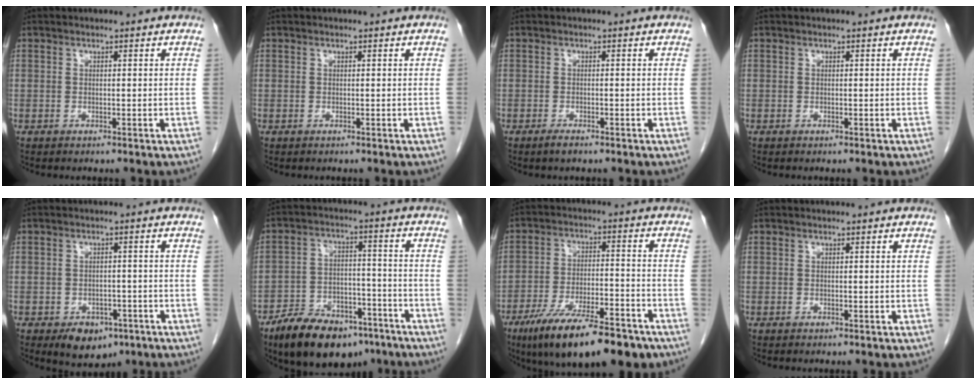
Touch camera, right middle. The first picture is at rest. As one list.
[{"total": 0.0}, {"total": 1.6, "force": [-1.2, 0.3, 1.1], "torque": [-0.026, -0.004, -0.018]}, {"total": 0.0}, {"total": 6.1, "force": [-3.6, 3.8, 3.2], "torque": [-0.045, -0.001, -0.043]}, {"total": 15.2, "force": [-11.1, 6.8, 7.9], "torque": [-0.125, 0.008, -0.181]}, {"total": 17.8, "force": [-12.4, 4.6, 11.8], "torque": [-0.177, -0.012, -0.202]}, {"total": 0.0}]